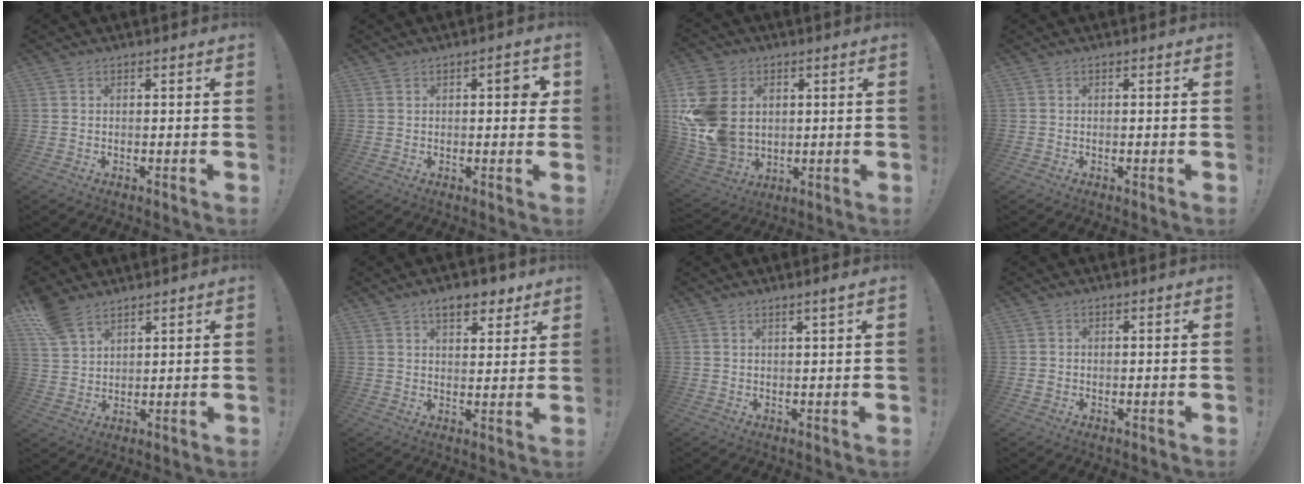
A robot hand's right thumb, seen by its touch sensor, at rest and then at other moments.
{"total": 3.2, "force": [0.8, 1.4, 2.8], "torque": [-0.029, -0.002, 0.008]}
{"total": 18.4, "force": [2.4, 14.4, 11.2], "torque": [-0.220, -0.004, 0.054]}
{"total": 0.0}
{"total": 8.4, "force": [6.2, 4.6, 3.3], "torque": [-0.069, -0.029, 0.127]}
{"total": 8.0, "force": [5.4, 3.7, 4.7], "torque": [-0.056, -0.022, 0.093]}
{"total": 2.3, "force": [1.4, -0.2, 1.9], "torque": [-0.030, -0.004, 0.021]}
{"total": 0.9, "force": [0.2, 0.8, 0.3], "torque": [0.002, 0.001, 0.003]}